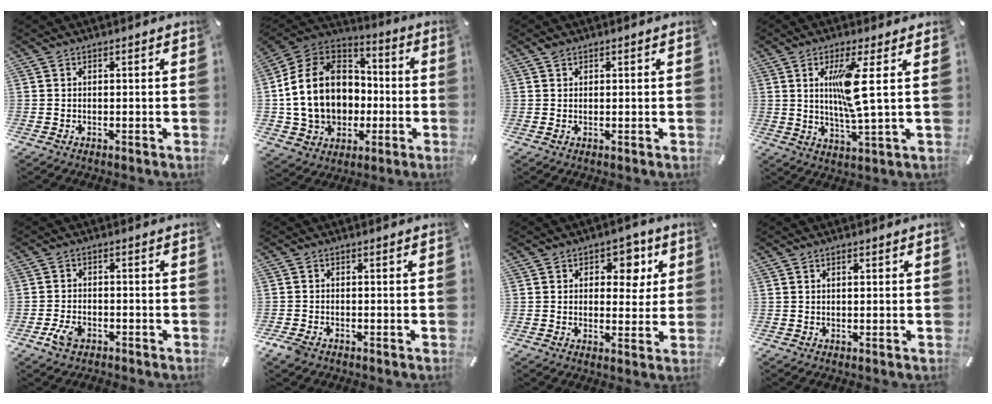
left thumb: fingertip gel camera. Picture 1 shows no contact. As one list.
[{"total": 17.8, "force": [-1.7, 15.4, 8.9], "torque": [-0.190, 0.010, -0.021]}, {"total": 1.1, "force": [0.8, 0.7, 0.4], "torque": [-0.002, -0.002, 0.012]}, {"total": 11.2, "force": [2.5, 1.3, 10.8], "torque": [-0.206, -0.012, 0.031]}, {"total": 4.2, "force": [-2.4, 2.4, 2.4], "torque": [-0.059, 0.006, -0.048]}, {"total": 2.4, "force": [-1.8, 1.3, 0.9], "torque": [-0.028, 0.003, -0.039]}, {"total": 7.6, "force": [2.9, 5.6, 4.2], "torque": [-0.034, -0.010, 0.041]}, {"total": 1.1, "force": [0.3, 0.5, 0.9], "torque": [-0.018, 0.004, 0.005]}]